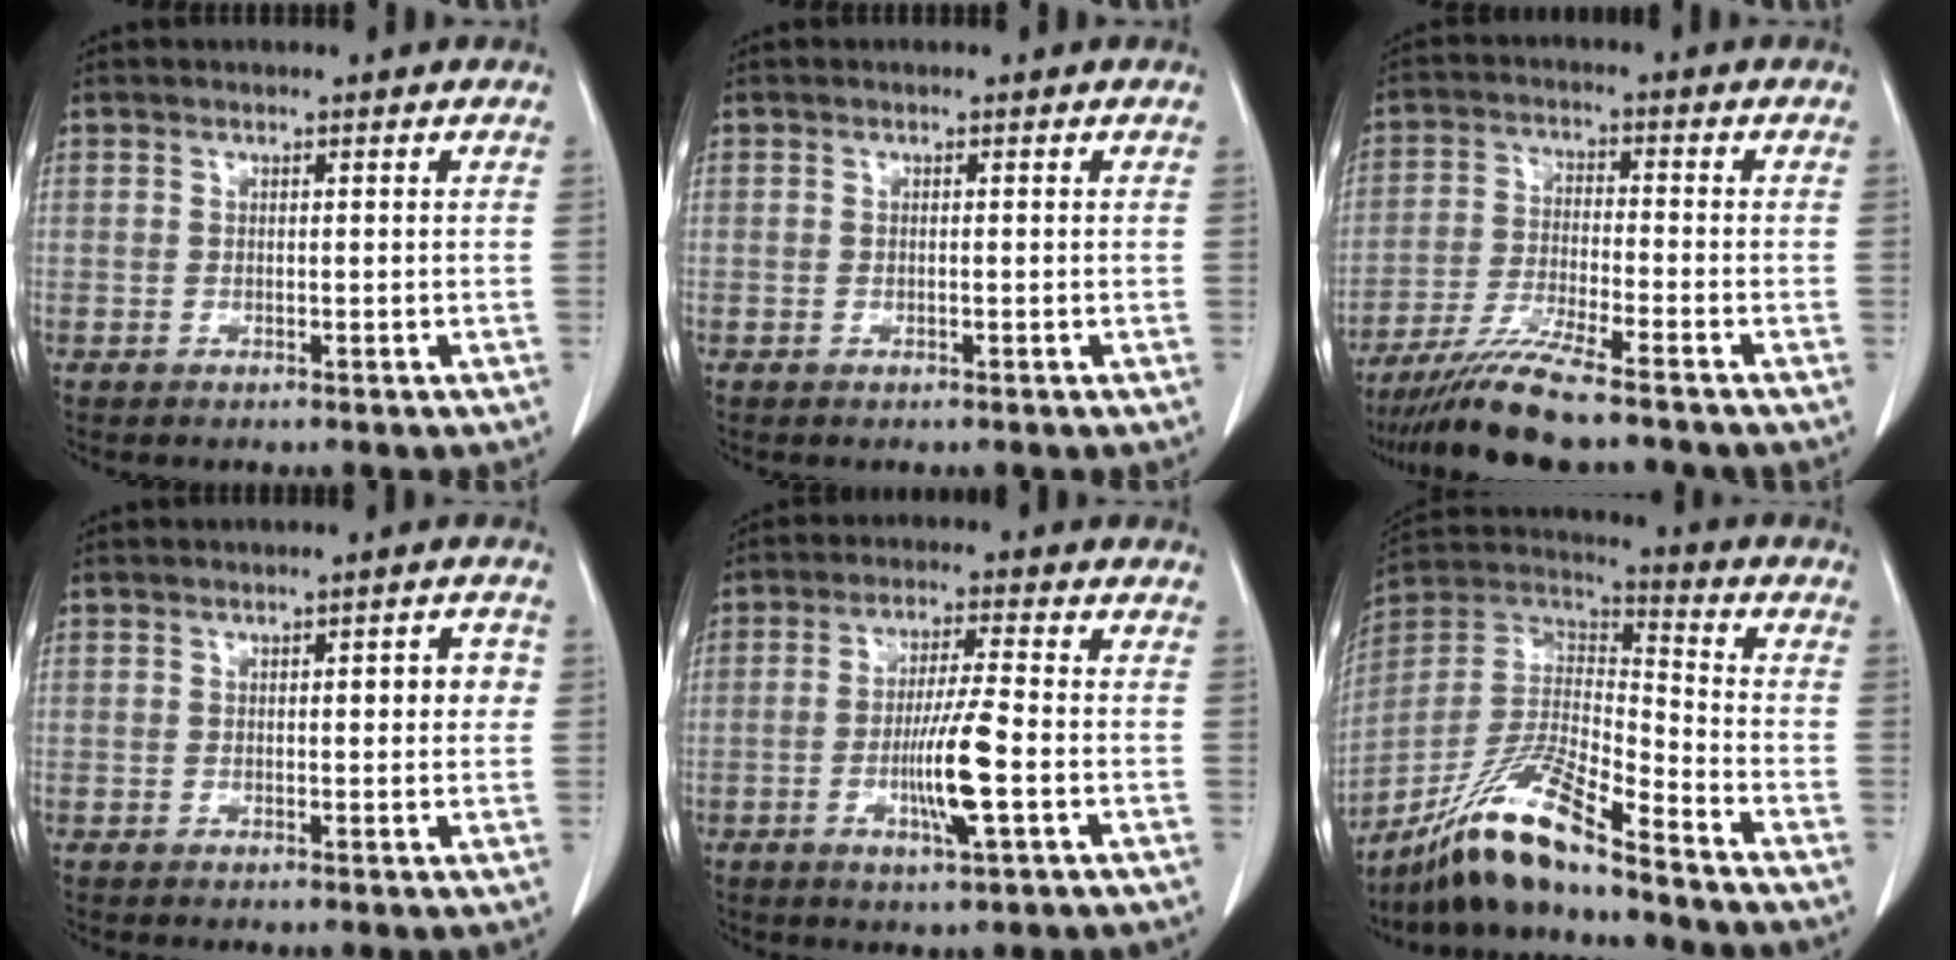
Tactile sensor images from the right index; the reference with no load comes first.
{"total": 0.0}
{"total": 9.0, "force": [-7.4, -0.3, 5.0], "torque": [-0.095, -0.029, -0.138]}
{"total": 3.5, "force": [0.5, 1.1, 3.3], "torque": [-0.039, 0.007, 0.004]}
{"total": 8.4, "force": [-2.2, 0.0, 8.1], "torque": [-0.149, -0.008, -0.040]}
{"total": 15.1, "force": [-11.9, 1.0, 9.3], "torque": [-0.180, -0.002, -0.221]}